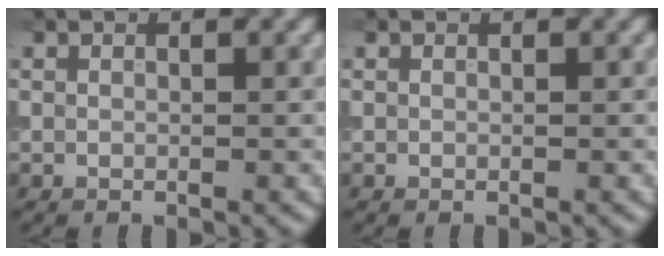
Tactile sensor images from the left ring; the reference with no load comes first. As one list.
[{"total": 0.0}]